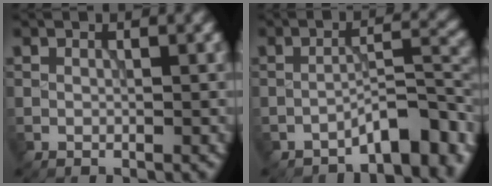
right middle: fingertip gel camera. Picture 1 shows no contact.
{"total": 5.5, "force": [-4.0, 1.5, 3.4], "torque": [-0.041, 0.013, -0.064]}